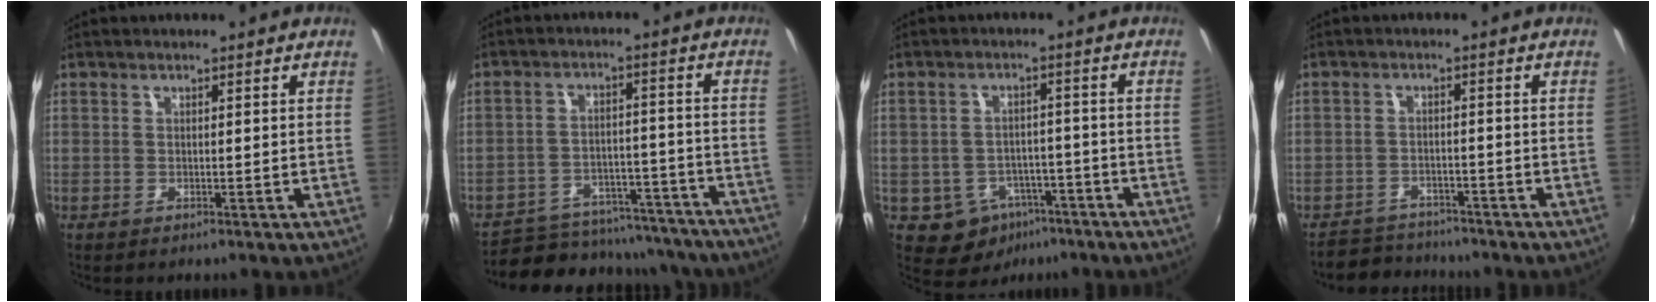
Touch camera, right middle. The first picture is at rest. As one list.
[{"total": 24.2, "force": [-21.1, 8.9, 7.8], "torque": [-0.159, 0.021, -0.259]}, {"total": 8.3, "force": [-4.7, 6.4, 2.4], "torque": [-0.056, 0.015, -0.047]}, {"total": 5.5, "force": [-5.0, 2.4, 0.1], "torque": [-0.022, 0.012, -0.084]}]